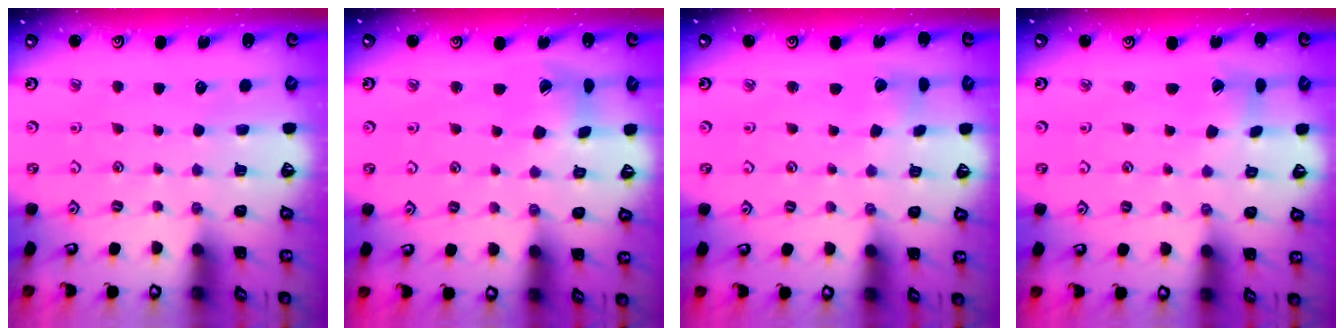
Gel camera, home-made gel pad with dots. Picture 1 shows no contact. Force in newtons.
{"total": 6.3, "press": 6.3, "slide": 0.8}
{"total": 2.8, "press": 2.8, "slide": 0.3}
{"total": 2.2, "press": 2.2, "slide": 0.3}